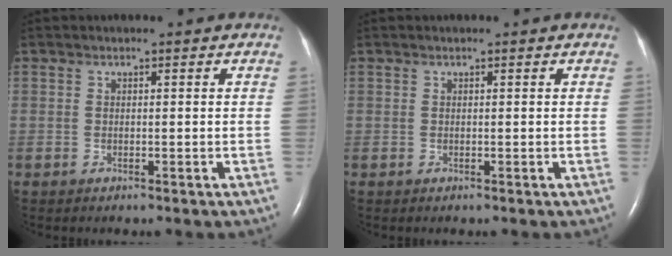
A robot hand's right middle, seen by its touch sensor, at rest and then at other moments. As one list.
[{"total": 0.0}]